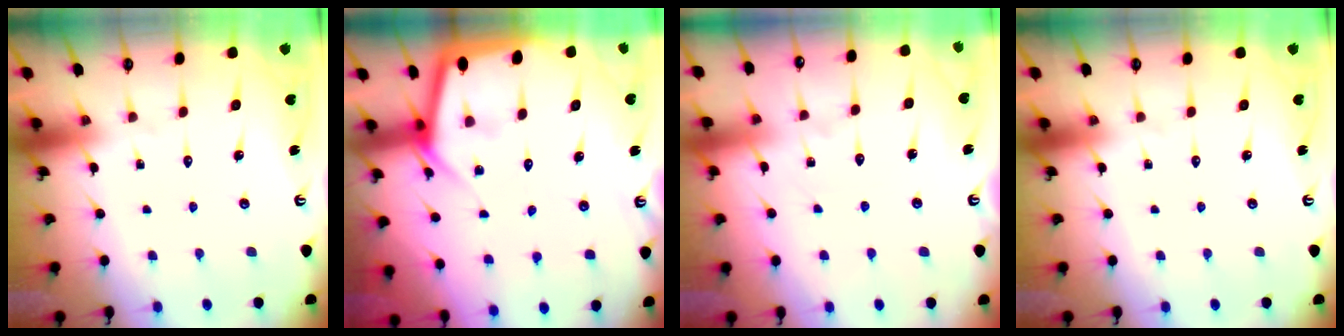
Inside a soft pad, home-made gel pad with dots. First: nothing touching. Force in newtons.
{"total": 6.2, "press": 6.1, "slide": 0.6}
{"total": 4.8, "press": 4.8, "slide": 0.5}
{"total": 0.0}